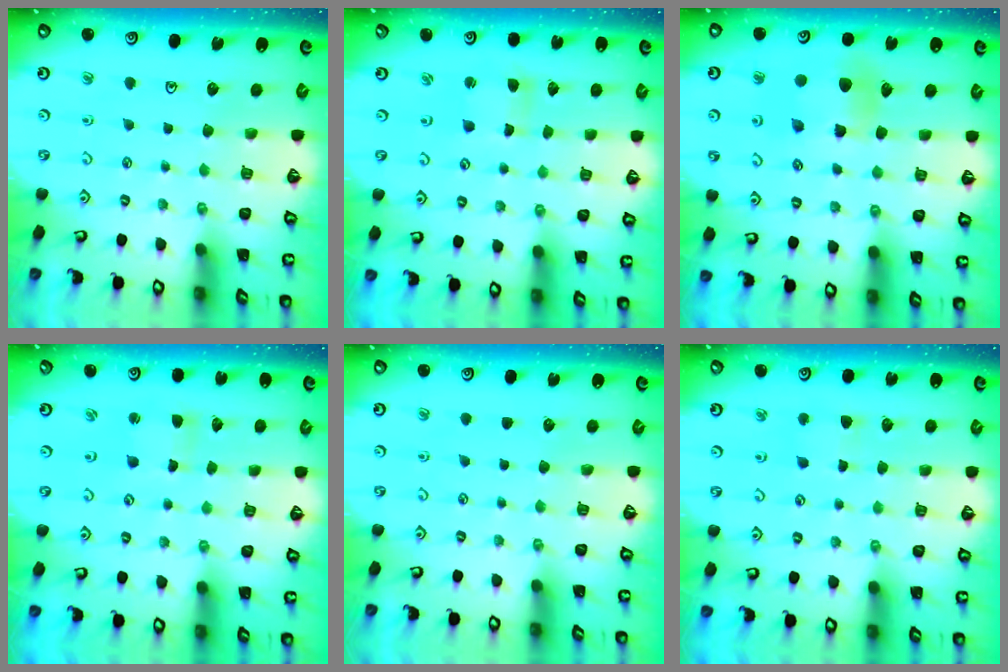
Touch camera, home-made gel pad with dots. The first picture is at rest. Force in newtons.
{"total": 2.5, "press": 2.5, "slide": 0.3}
{"total": 8.1, "press": 8.1, "slide": 0.6}
{"total": 1.7, "press": 1.7, "slide": 0.3}
{"total": 0.0}
{"total": 2.6, "press": 2.5, "slide": 0.6}